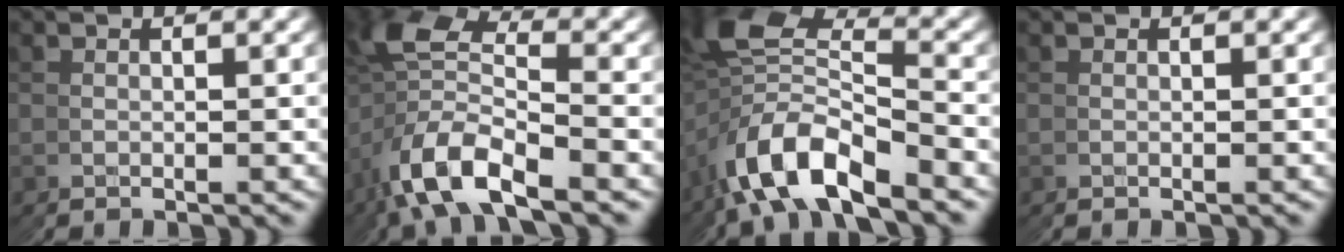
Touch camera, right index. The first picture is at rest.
{"total": 8.2, "force": [-0.1, 5.5, 6.1], "torque": [-0.139, -0.020, -0.001]}
{"total": 7.9, "force": [-1.3, 5.3, 5.7], "torque": [-0.135, -0.021, -0.015]}
{"total": 0.0}